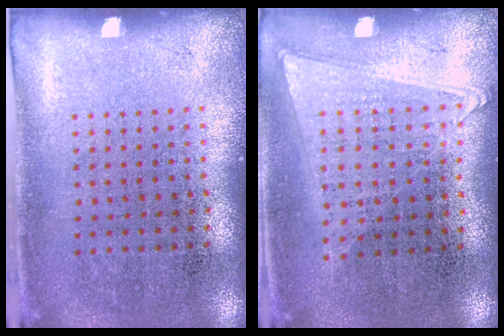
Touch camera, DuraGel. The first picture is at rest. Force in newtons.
{"total": 1.0, "press": 0.9, "slide": 0.4}